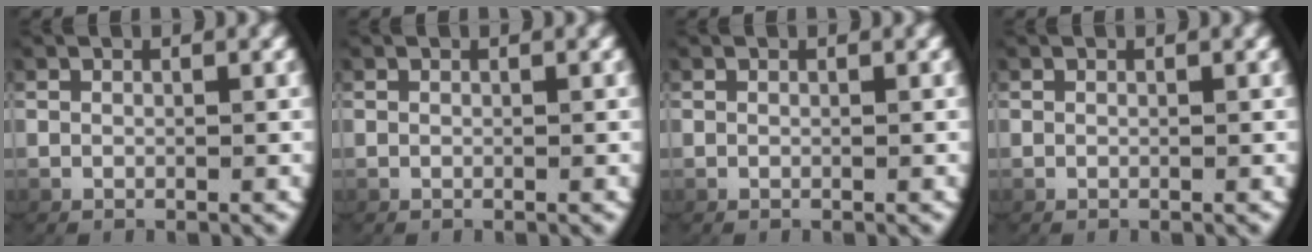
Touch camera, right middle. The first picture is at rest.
{"total": 0.0}
{"total": 0.0}
{"total": 0.0}